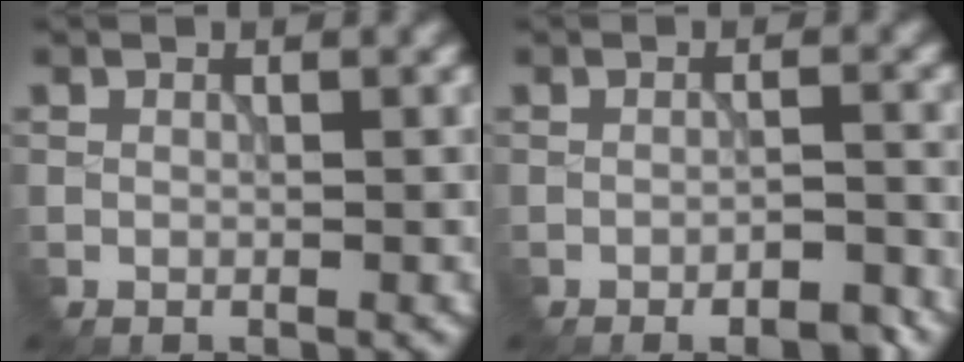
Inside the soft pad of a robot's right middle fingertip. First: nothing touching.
{"total": 3.0, "force": [-2.1, 0.6, 2.1], "torque": [-0.035, -0.001, -0.032]}